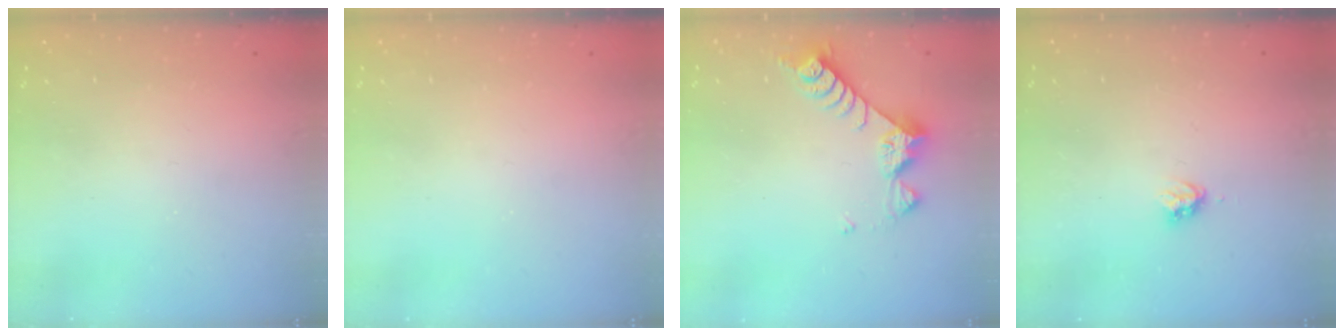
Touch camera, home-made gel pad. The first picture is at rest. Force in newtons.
{"total": 0.0}
{"total": 8.3, "press": 8.3, "slide": 0.5}
{"total": 3.2, "press": 3.1, "slide": 0.5}